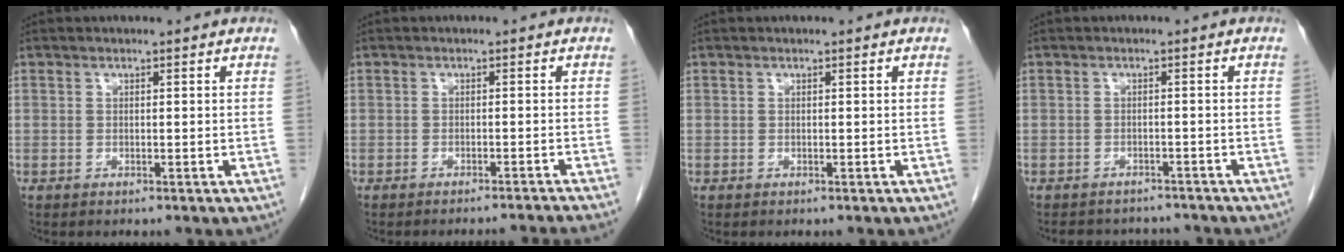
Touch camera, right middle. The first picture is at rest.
{"total": 6.6, "force": [-6.2, -1.9, 1.2], "torque": [0.000, -0.011, -0.072]}
{"total": 0.0}
{"total": 7.0, "force": [-6.7, 2.0, 1.1], "torque": [-0.014, 0.010, -0.081]}